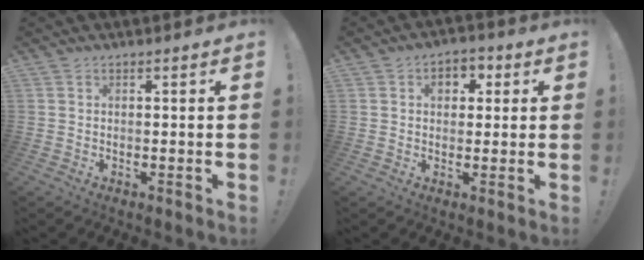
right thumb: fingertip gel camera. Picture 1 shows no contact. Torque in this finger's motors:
{"motor_torque": [0.70, 0.98, 0.72, 0.04, -0.01]}